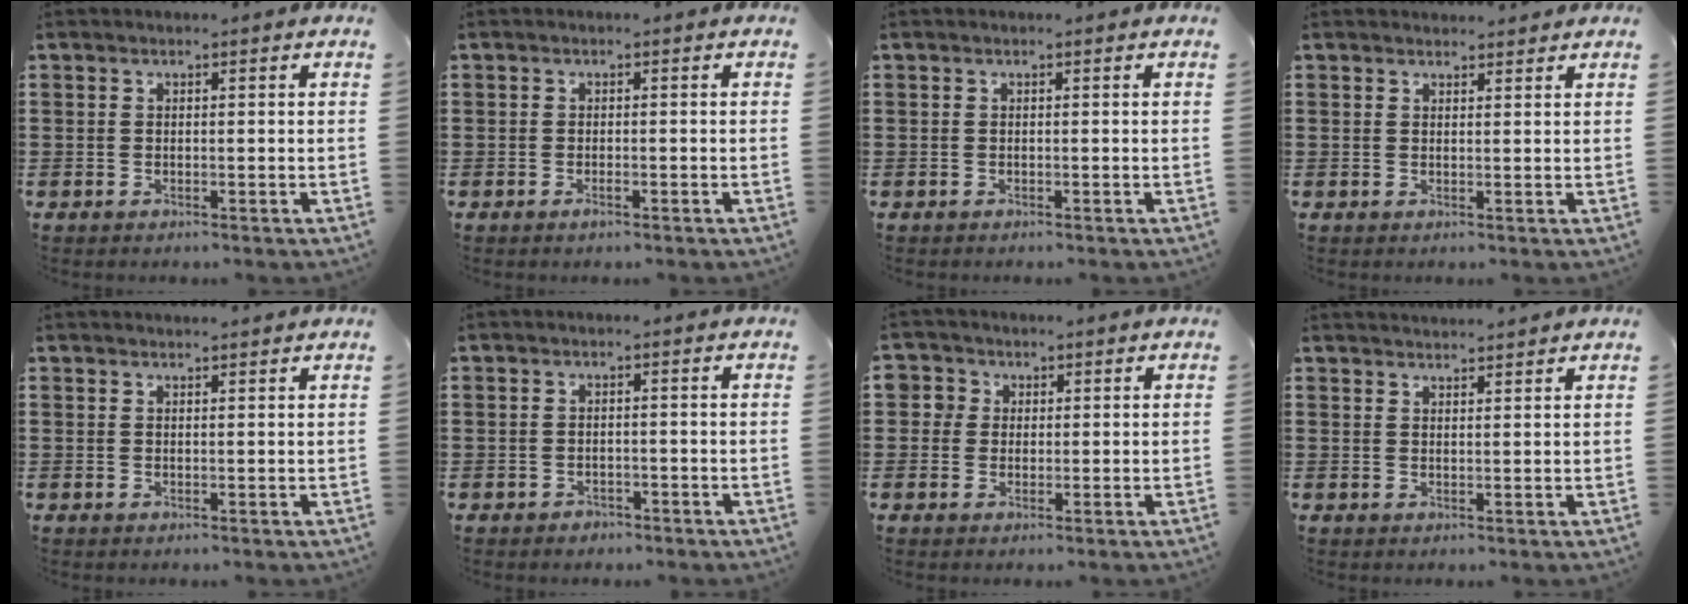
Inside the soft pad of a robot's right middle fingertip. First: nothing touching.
{"total": 0.9, "force": [-0.6, 0.2, 0.7], "torque": [-0.016, -0.006, -0.009]}
{"total": 0.0}
{"total": 1.5, "force": [1.5, 0.2, -0.1], "torque": [0.005, -0.003, 0.028]}
{"total": 1.0, "force": [1.0, -0.1, 0.0], "torque": [-0.002, -0.004, 0.020]}
{"total": 1.1, "force": [-1.0, 0.5, 0.0], "torque": [-0.004, 0.002, -0.024]}
{"total": 3.3, "force": [0.8, 3.2, 0.0], "torque": [-0.010, 0.008, 0.009]}
{"total": 1.9, "force": [1.9, -0.2, -0.2], "torque": [-0.002, 0.001, 0.037]}